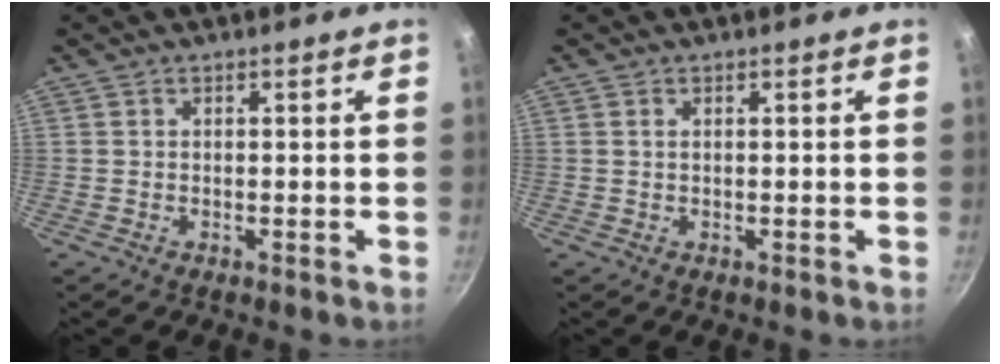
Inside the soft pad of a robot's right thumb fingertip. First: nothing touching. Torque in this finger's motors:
{"motor_torque": [-0.46, 0.23, -0.41, 0.30, 0.01]}